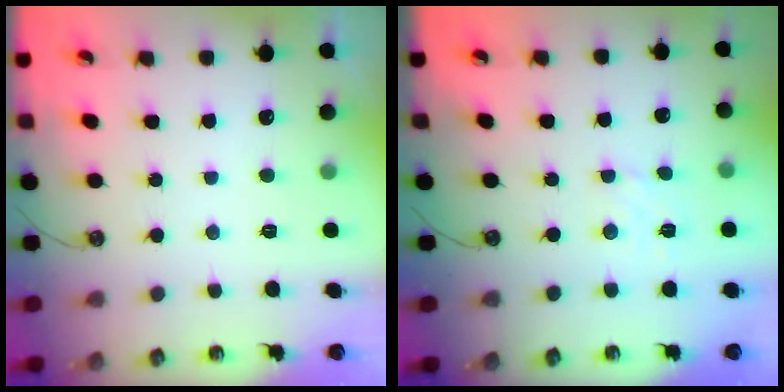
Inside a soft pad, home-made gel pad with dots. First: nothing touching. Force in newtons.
{"total": 2.8, "press": 2.7, "slide": 0.5}